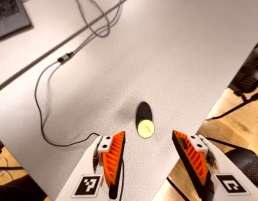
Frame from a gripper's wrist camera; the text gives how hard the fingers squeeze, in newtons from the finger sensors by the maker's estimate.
{"total": 0.0}